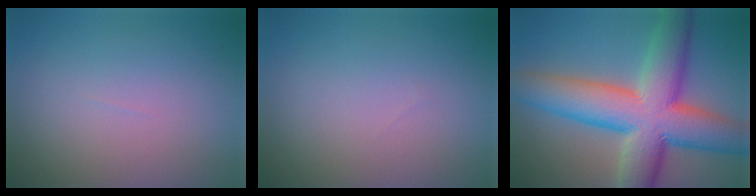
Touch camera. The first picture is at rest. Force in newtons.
{"total": 0.0}
{"total": 13.1, "press": 13.1, "slide": 0.5}